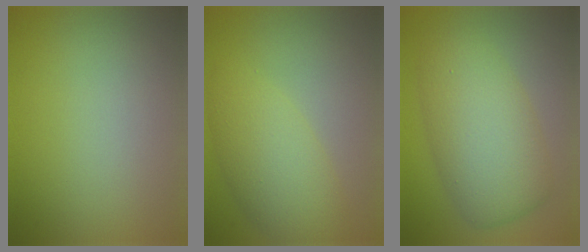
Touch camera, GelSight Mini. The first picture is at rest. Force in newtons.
{"total": 5.0, "press": 5.0, "slide": 0.2}
{"total": 7.4, "press": 7.4, "slide": 0.3}